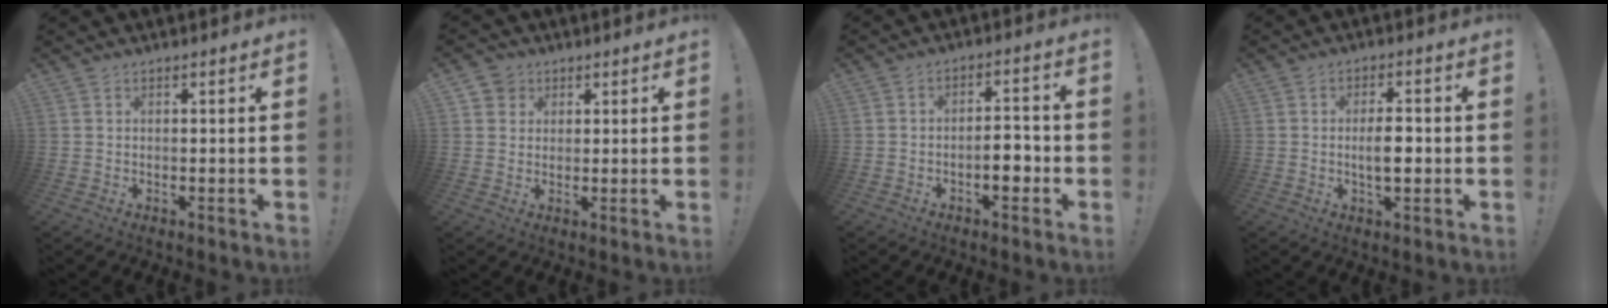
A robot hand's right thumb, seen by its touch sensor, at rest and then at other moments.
{"total": 4.0, "force": [1.9, 3.4, 0.8], "torque": [-0.014, -0.004, 0.036]}
{"total": 6.6, "force": [-2.7, 2.8, 5.4], "torque": [-0.068, 0.012, -0.048]}
{"total": 6.4, "force": [-0.7, 2.4, 5.9], "torque": [-0.095, -0.006, -0.020]}